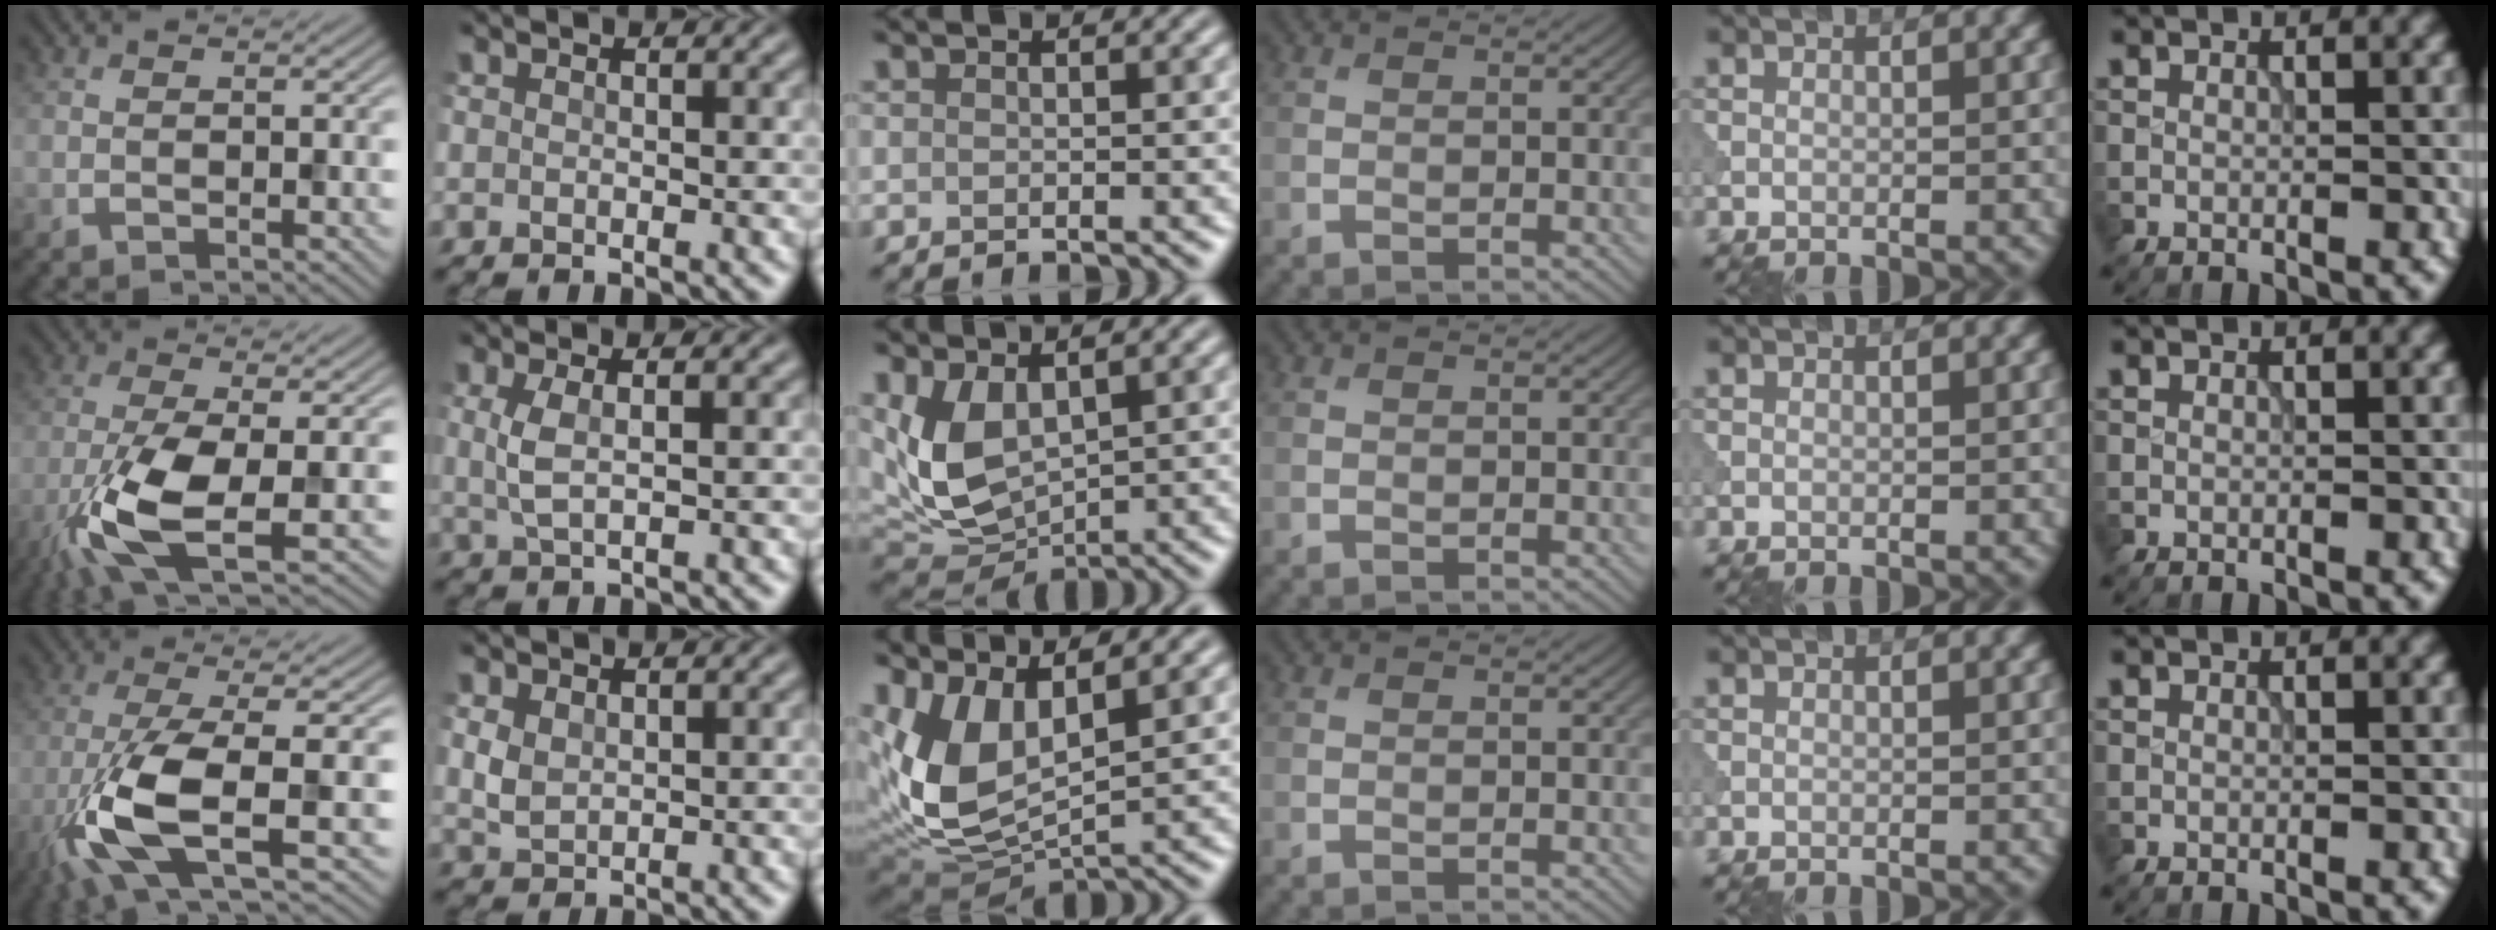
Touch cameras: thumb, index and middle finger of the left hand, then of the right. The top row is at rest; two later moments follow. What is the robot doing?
{"motion": "wipe", "object": "makeup brush"}